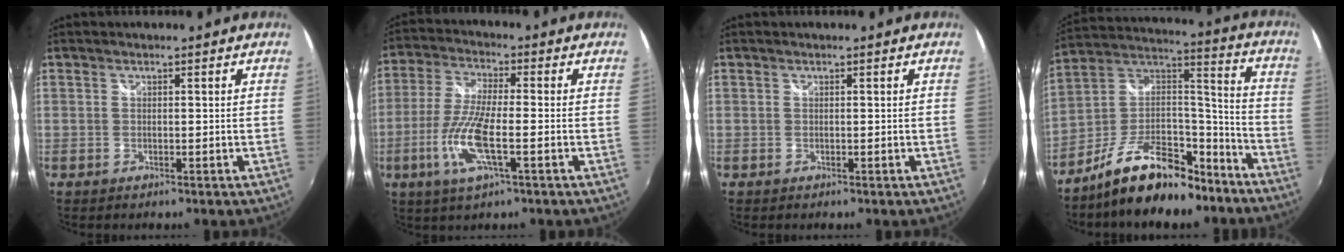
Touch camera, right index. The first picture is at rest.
{"total": 11.2, "force": [-3.5, 2.2, 10.4], "torque": [-0.223, -0.007, -0.070]}
{"total": 0.0}
{"total": 17.9, "force": [-12.4, 8.2, 10.1], "torque": [-0.184, 0.046, -0.197]}